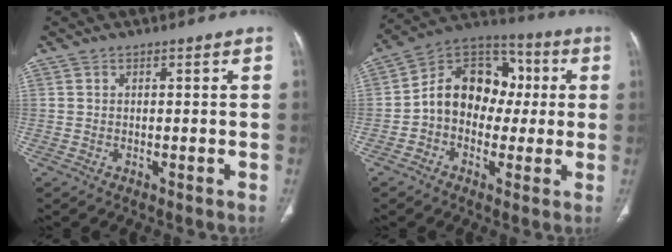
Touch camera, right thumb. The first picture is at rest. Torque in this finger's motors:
{"motor_torque": [1.09, 1.03, 0.58, -0.56, 0.11]}